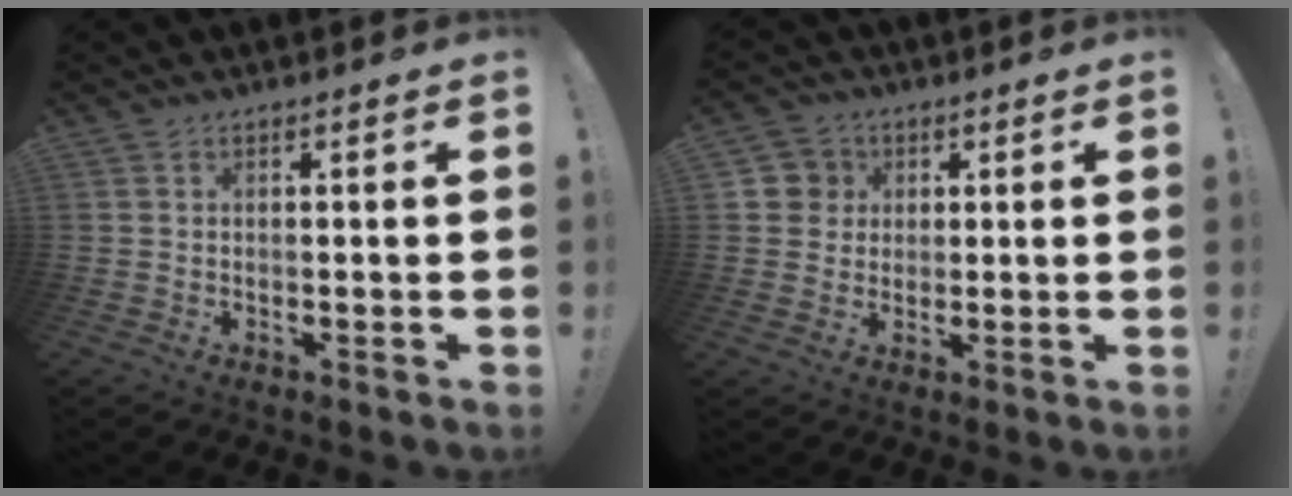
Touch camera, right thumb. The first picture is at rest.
{"total": 6.1, "force": [1.3, 5.8, 1.1], "torque": [-0.016, -0.004, 0.028]}